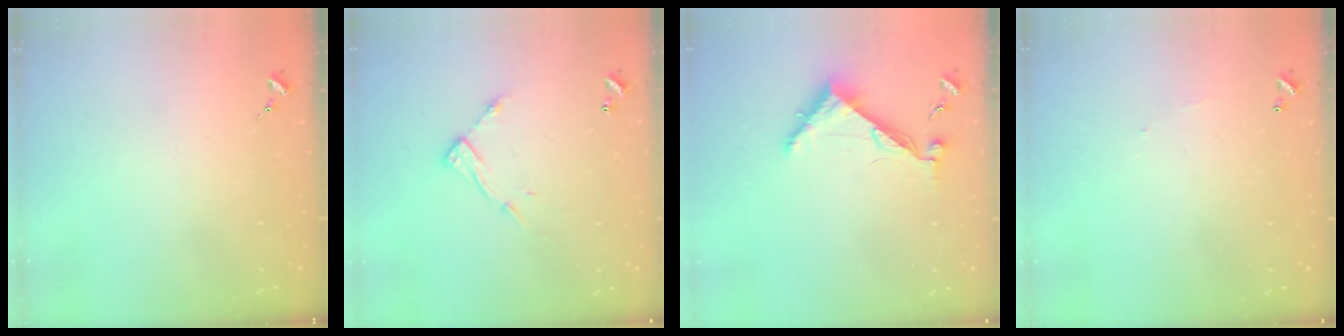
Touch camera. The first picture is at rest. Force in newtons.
{"total": 10.0, "press": 9.9, "slide": 0.5}
{"total": 7.3, "press": 7.3, "slide": 0.6}
{"total": 3.8, "press": 3.8, "slide": 0.1}